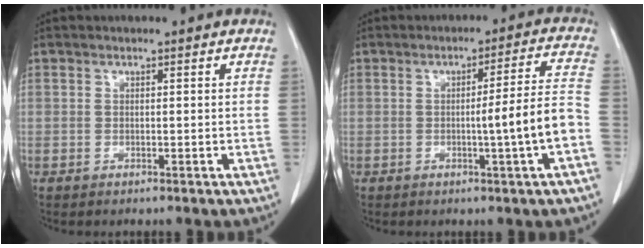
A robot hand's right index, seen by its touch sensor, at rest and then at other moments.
{"total": 7.9, "force": [-2.2, -1.1, 7.5], "torque": [-0.101, 0.002, -0.032]}